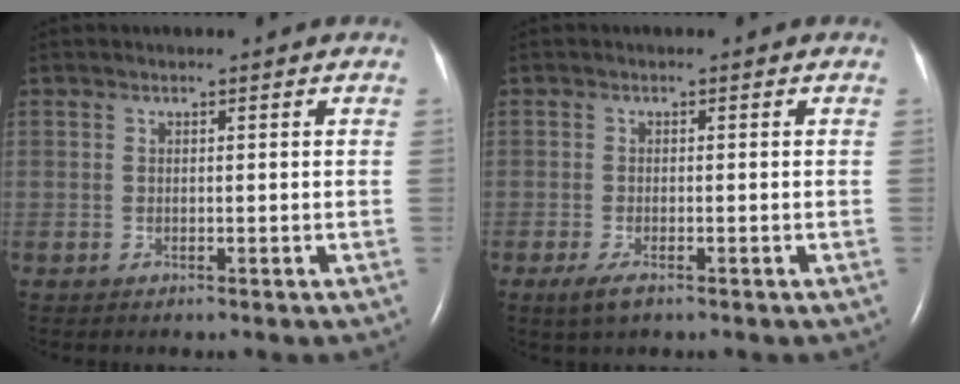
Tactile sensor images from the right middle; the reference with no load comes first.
{"total": 2.6, "force": [-1.5, 0.7, 2.0], "torque": [-0.049, -0.006, -0.028]}